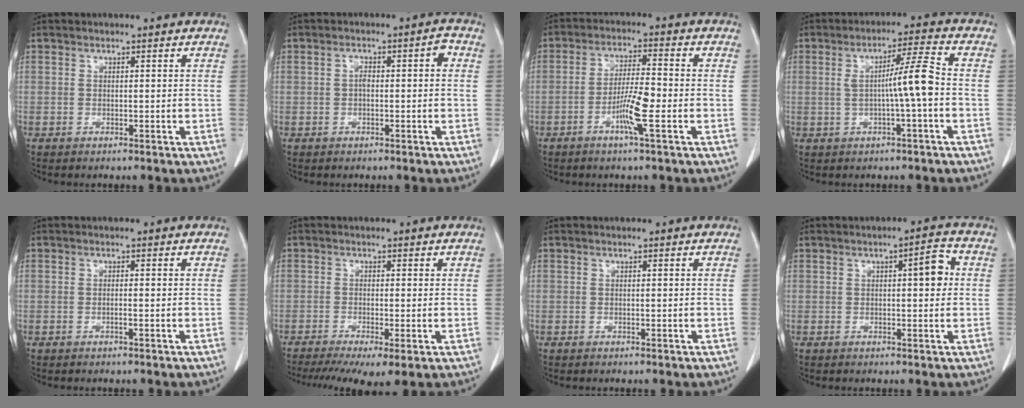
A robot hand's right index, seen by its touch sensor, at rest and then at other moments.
{"total": 3.5, "force": [0.2, 1.1, 3.3], "torque": [-0.054, 0.020, 0.002]}
{"total": 6.4, "force": [-2.3, 0.1, 5.9], "torque": [-0.116, -0.004, -0.044]}
{"total": 6.6, "force": [-0.5, -0.5, 6.6], "torque": [-0.108, 0.014, -0.005]}
{"total": 0.6, "force": [-0.2, -0.1, 0.5], "torque": [-0.009, 0.002, -0.004]}
{"total": 7.7, "force": [-4.8, 1.7, 5.8], "torque": [-0.095, -0.015, -0.079]}
{"total": 0.0}
{"total": 4.1, "force": [0.6, 1.0, 3.9], "torque": [-0.051, 0.008, 0.004]}